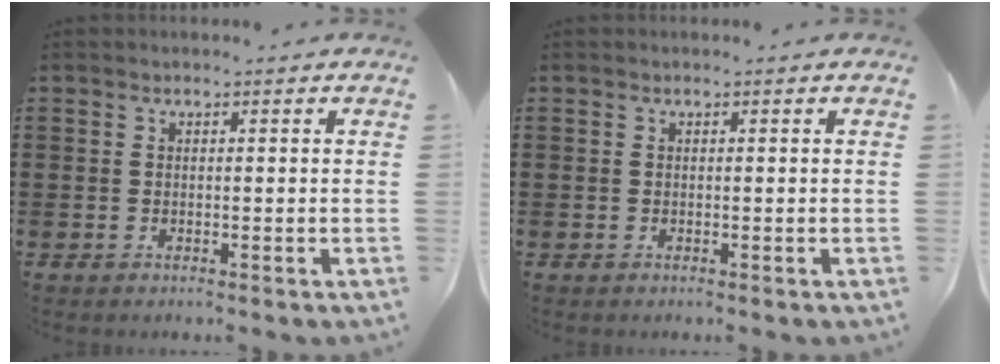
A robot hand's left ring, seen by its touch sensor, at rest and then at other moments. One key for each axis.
{"total": 0.0}